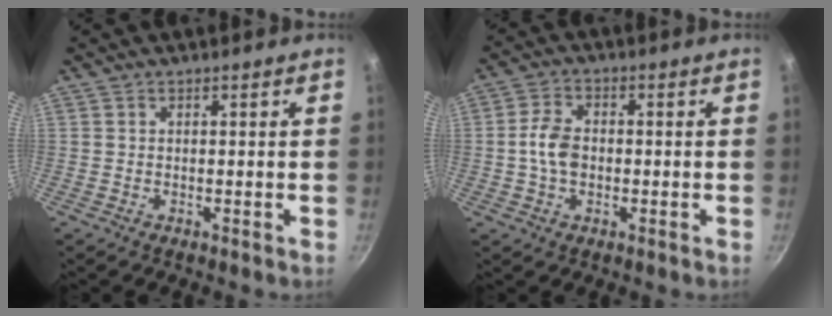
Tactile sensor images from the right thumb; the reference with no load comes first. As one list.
[{"total": 6.1, "force": [-0.6, 4.2, 4.3], "torque": [-0.076, 0.015, -0.016]}]